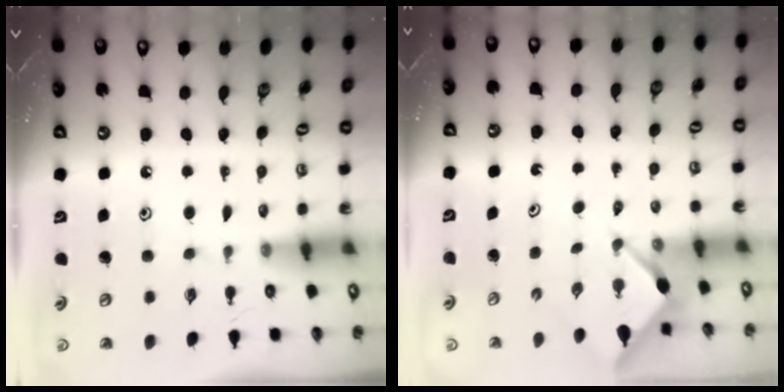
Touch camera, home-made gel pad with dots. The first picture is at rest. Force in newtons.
{"total": 2.5, "press": 2.5, "slide": 0.3}